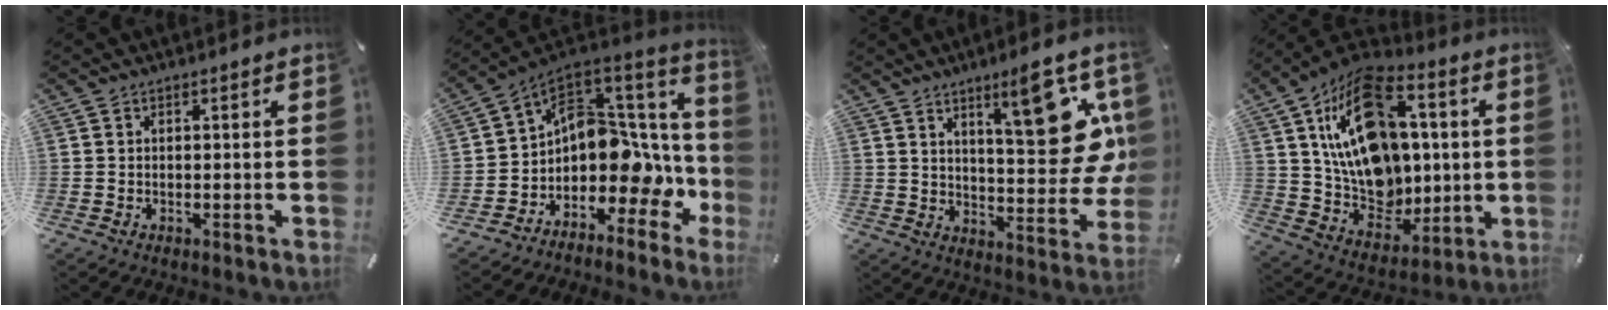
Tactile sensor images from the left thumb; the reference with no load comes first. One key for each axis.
{"total": 12.3, "fx": 1.5, "fy": 9.1, "fz": 8.2, "tx": -0.110, "ty": -0.055, "tz": 0.023}
{"total": 18.6, "fx": 8.7, "fy": 6.9, "fz": 14.9, "tx": -0.178, "ty": -0.057, "tz": 0.133}
{"total": 21.9, "fx": 5.5, "fy": 15.9, "fz": 14.0, "tx": -0.252, "ty": -0.029, "tz": 0.099}